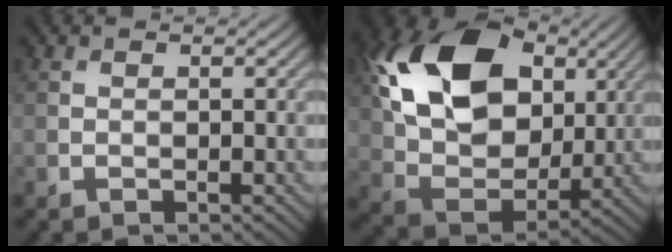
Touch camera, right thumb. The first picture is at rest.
{"total": 16.9, "force": [5.6, 11.4, 11.2], "torque": [-0.243, 0.019, 0.099]}